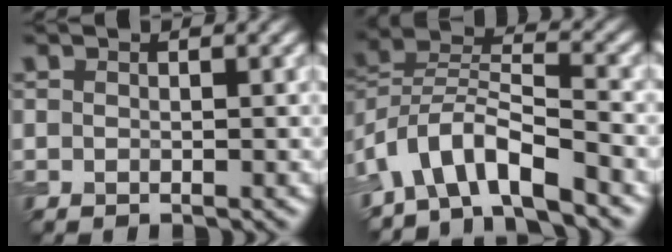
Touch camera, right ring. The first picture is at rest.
{"total": 6.8, "force": [-5.0, 2.4, 4.0], "torque": [-0.063, 0.006, -0.100]}